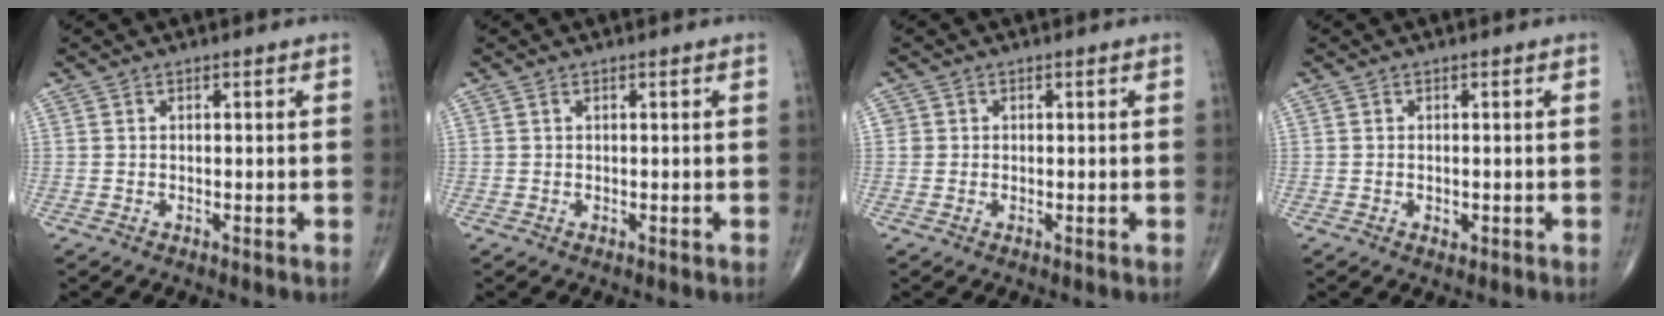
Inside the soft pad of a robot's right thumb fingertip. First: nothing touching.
{"total": 0.0}
{"total": 1.0, "force": [0.1, 1.0, 0.1], "torque": [0.007, 0.003, 0.000]}
{"total": 0.9, "force": [-0.2, 0.6, 0.6], "torque": [-0.009, -0.001, -0.002]}